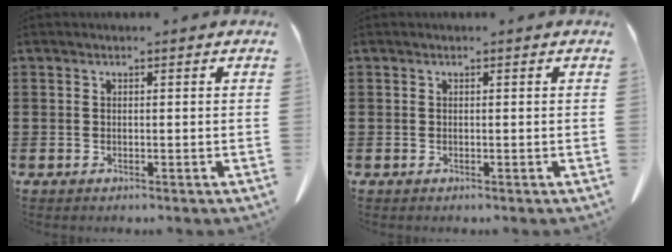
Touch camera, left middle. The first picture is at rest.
{"total": 0.0}